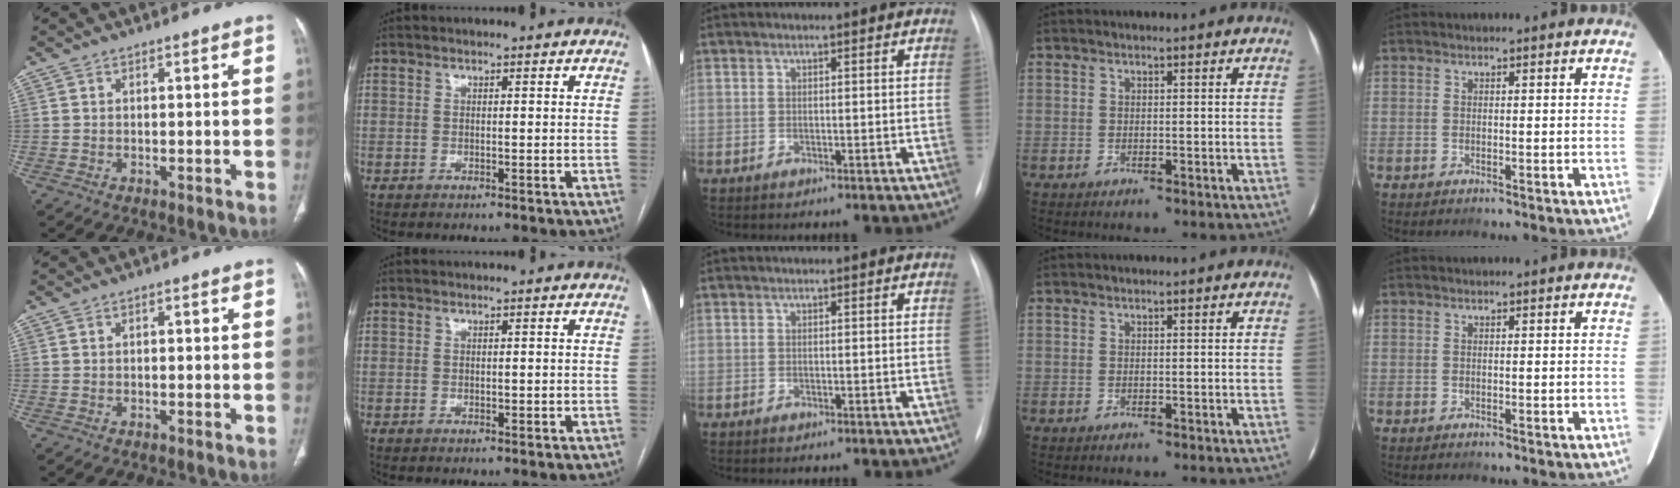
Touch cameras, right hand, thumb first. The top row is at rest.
{"thumb": {"total": 0.9, "force": [0.1, 0.5, 0.7], "torque": [-0.012, 0.004, 0.001]}, "index": {"total": 0.9, "force": [-0.1, 0.5, 0.8], "torque": [-0.012, 0.000, 0.002]}}